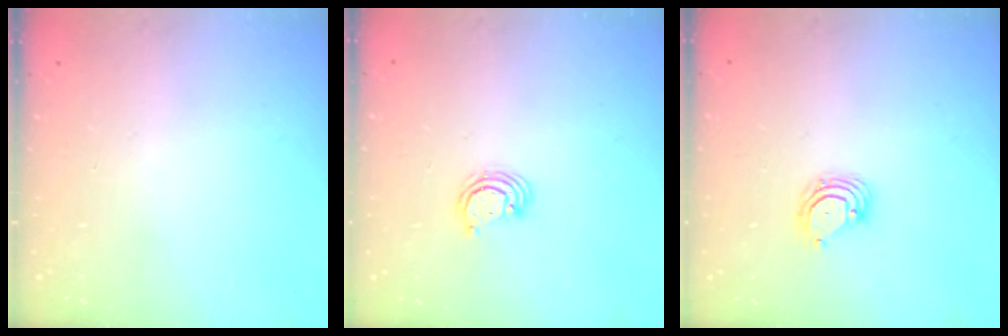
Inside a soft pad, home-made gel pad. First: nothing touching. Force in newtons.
{"total": 2.5, "press": 2.5, "slide": 0.2}
{"total": 3.9, "press": 3.9, "slide": 0.3}